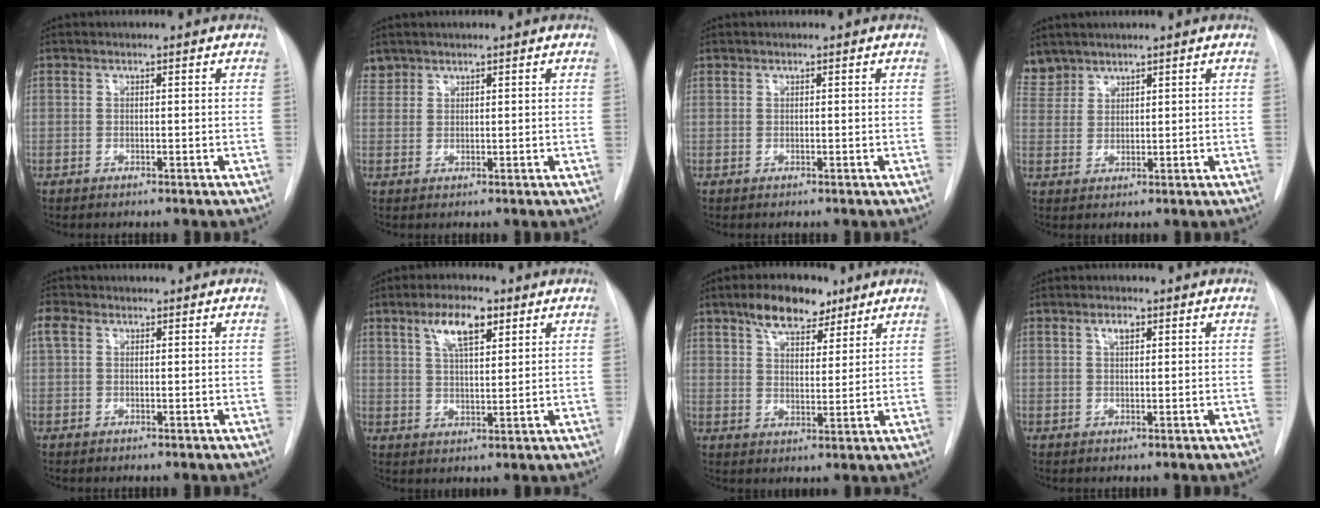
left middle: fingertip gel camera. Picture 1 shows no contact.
{"total": 1.9, "force": [1.7, 0.8, -0.3], "torque": [0.009, 0.010, 0.031]}
{"total": 0.0}
{"total": 4.5, "force": [4.0, 1.9, -0.1], "torque": [0.003, 0.012, 0.089]}
{"total": 2.2, "force": [0.8, 1.6, 1.3], "torque": [-0.039, 0.021, 0.017]}
{"total": 7.1, "force": [3.8, 2.1, 5.6], "torque": [-0.105, 0.009, 0.066]}
{"total": 8.7, "force": [6.0, 3.8, 5.0], "torque": [-0.085, 0.013, 0.103]}
{"total": 1.8, "force": [0.8, 0.8, 1.4], "torque": [-0.024, 0.002, 0.012]}